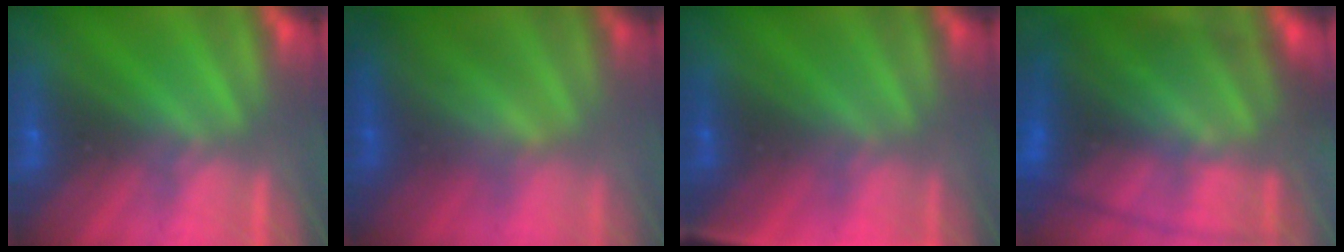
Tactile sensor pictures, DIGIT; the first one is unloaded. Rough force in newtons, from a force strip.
{"total": 3.4}
{"total": 2.7}
{"total": 10.5}